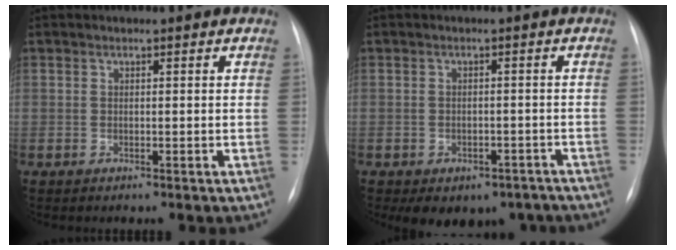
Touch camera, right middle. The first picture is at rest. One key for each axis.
{"total": 8.9, "fx": -6.5, "fy": 5.4, "fz": 3.1, "tx": -0.030, "ty": 0.015, "tz": -0.074}